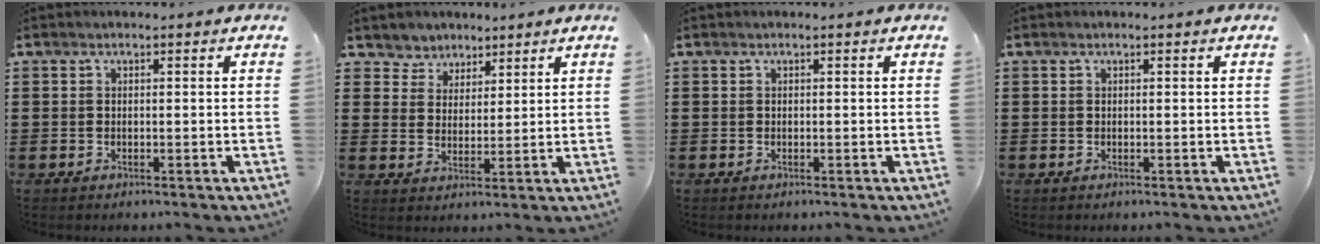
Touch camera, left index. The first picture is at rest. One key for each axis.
{"total": 4.2, "fx": 3.3, "fy": 2.4, "fz": -0.6, "tx": -0.012, "ty": -0.005, "tz": 0.059}
{"total": 0.0}
{"total": 0.0}